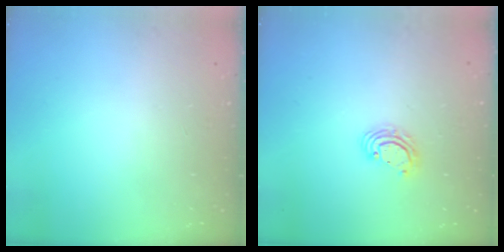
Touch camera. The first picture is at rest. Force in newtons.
{"total": 4.6, "press": 4.6, "slide": 0.2}